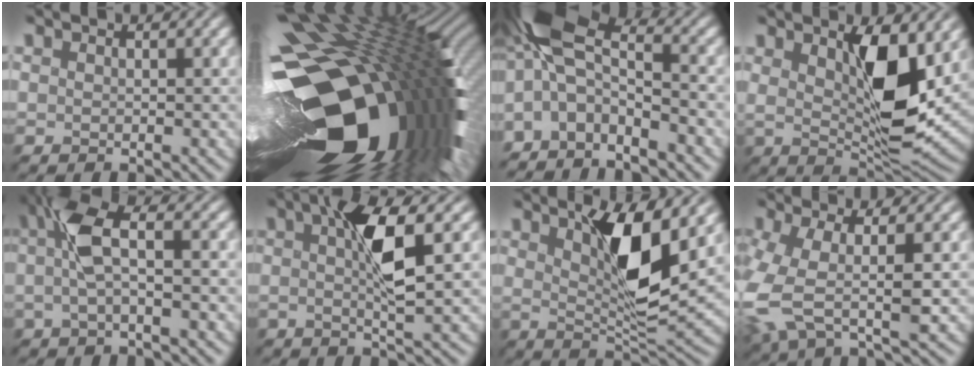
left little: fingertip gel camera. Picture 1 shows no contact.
{"total": 19.6, "force": [-5.4, 10.0, 16.0], "torque": [-0.291, -0.053, -0.079]}
{"total": 6.7, "force": [-3.4, 3.1, 4.8], "torque": [-0.091, 0.017, -0.080]}
{"total": 8.2, "force": [1.9, 3.1, 7.4], "torque": [-0.134, -0.021, 0.036]}
{"total": 4.3, "force": [-0.2, 1.4, 4.1], "torque": [-0.092, 0.008, -0.004]}
{"total": 4.8, "force": [0.6, 0.6, 4.7], "torque": [-0.089, 0.002, 0.013]}
{"total": 6.9, "force": [2.3, 1.6, 6.3], "torque": [-0.111, -0.014, 0.043]}
{"total": 6.9, "force": [-1.6, 3.1, 6.0], "torque": [-0.162, -0.009, -0.033]}